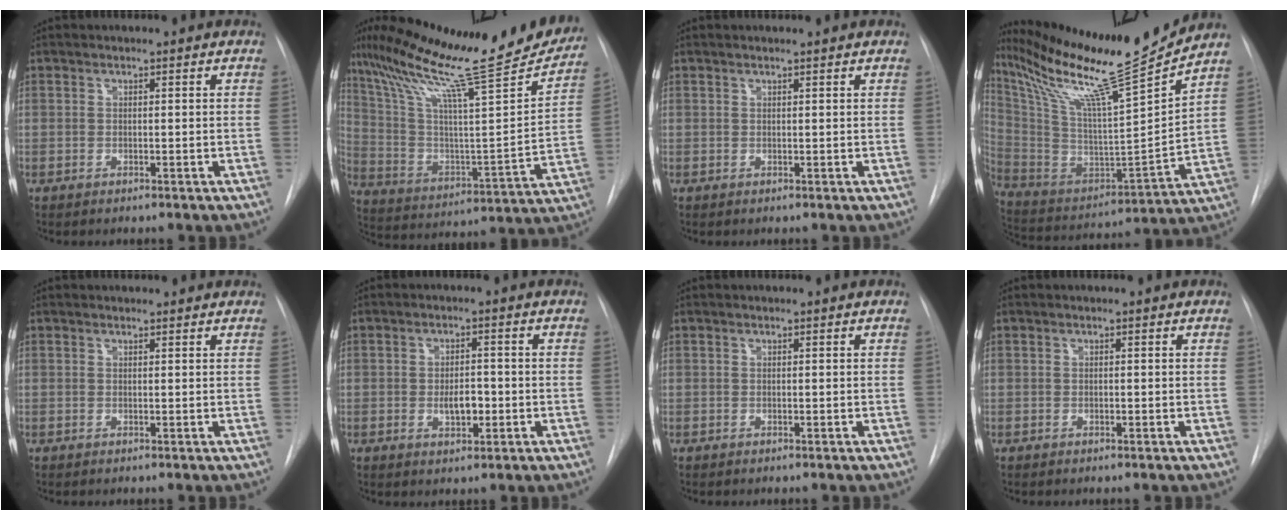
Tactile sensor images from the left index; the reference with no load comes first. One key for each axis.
{"total": 28.7, "fx": 23.1, "fy": 2.7, "fz": 16.8, "tx": -0.283, "ty": -0.033, "tz": 0.342}
{"total": 0.9, "fx": 0.8, "fy": 0.1, "fz": 0.4, "tx": -0.010, "ty": 0.006, "tz": 0.007}
{"total": 22.1, "fx": 18.9, "fy": -1.8, "fz": 11.4, "tx": -0.214, "ty": -0.064, "tz": 0.321}
{"total": 1.7, "fx": 1.6, "fy": 0.7, "fz": 0.2, "tx": -0.004, "ty": 0.008, "tz": 0.010}
{"total": 4.0, "fx": -1.6, "fy": 1.9, "fz": 3.1, "tx": -0.046, "ty": -0.003, "tz": -0.021}
{"total": 0.0}
{"total": 0.8, "fx": -0.8, "fy": 0.0, "fz": 0.0, "tx": 0.001, "ty": -0.005, "tz": -0.014}